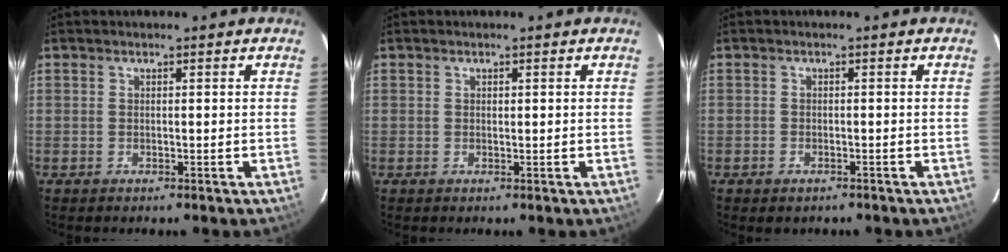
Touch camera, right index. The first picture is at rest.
{"total": 0.5, "force": [0.3, 0.3, 0.3], "torque": [-0.004, 0.002, 0.006]}
{"total": 0.9, "force": [-0.7, 0.5, 0.2], "torque": [-0.005, 0.000, -0.012]}